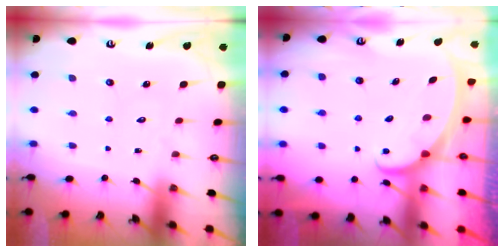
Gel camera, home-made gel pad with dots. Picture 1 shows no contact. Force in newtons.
{"total": 2.5, "press": 2.5, "slide": 0.3}